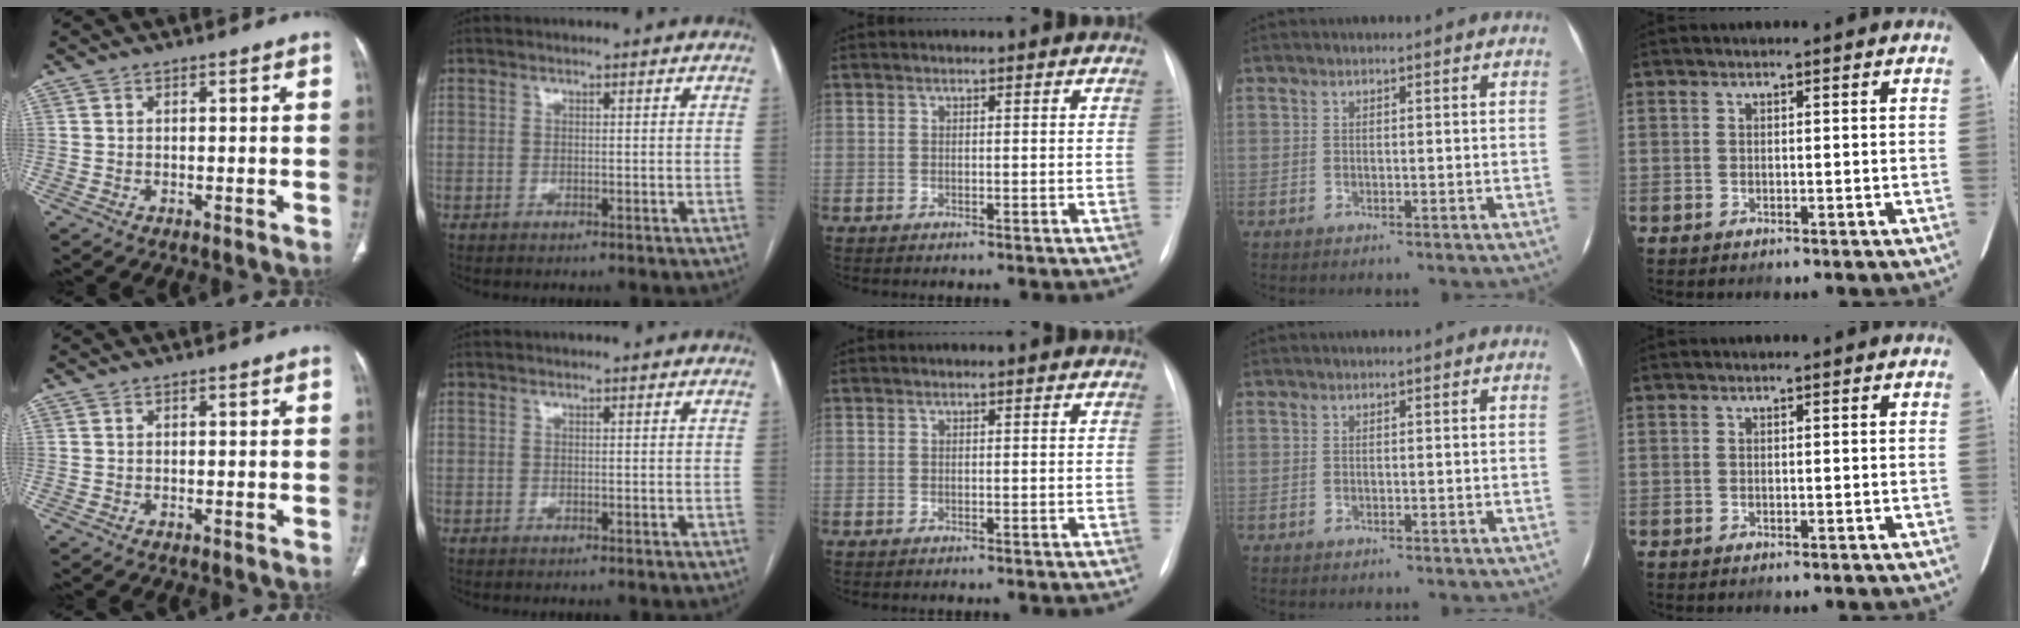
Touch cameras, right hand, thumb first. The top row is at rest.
{}